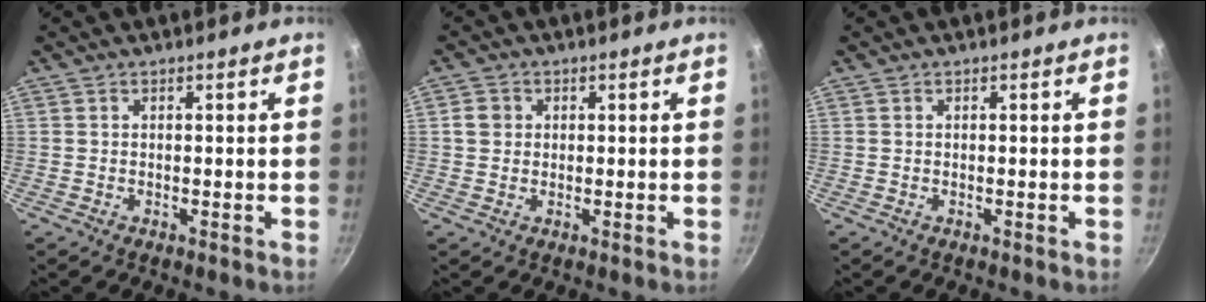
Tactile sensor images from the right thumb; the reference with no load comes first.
{"total": 2.8, "force": [0.4, 2.6, 1.1], "torque": [-0.008, 0.007, 0.004]}
{"total": 0.0}